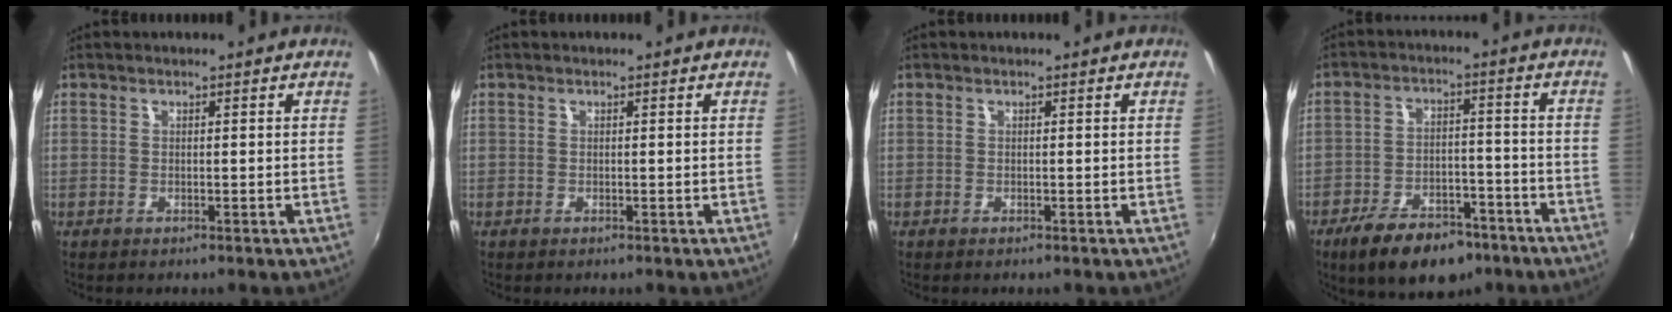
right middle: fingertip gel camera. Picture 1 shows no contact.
{"total": 0.0}
{"total": 0.0}
{"total": 13.0, "force": [-9.0, 6.1, 7.2], "torque": [-0.147, -0.001, -0.137]}